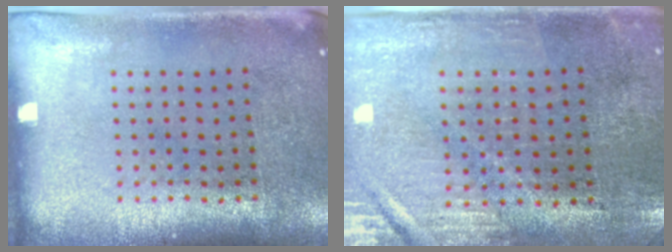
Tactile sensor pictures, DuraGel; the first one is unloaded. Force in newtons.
{"total": 0.6, "press": 0.5, "slide": 0.3}